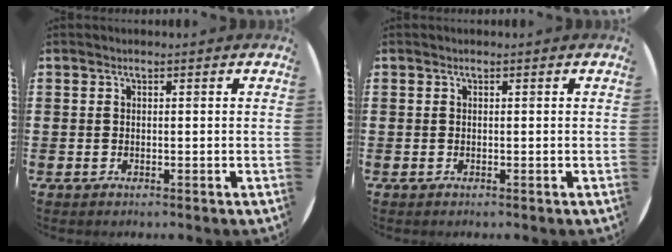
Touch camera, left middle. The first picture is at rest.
{"total": 0.0}